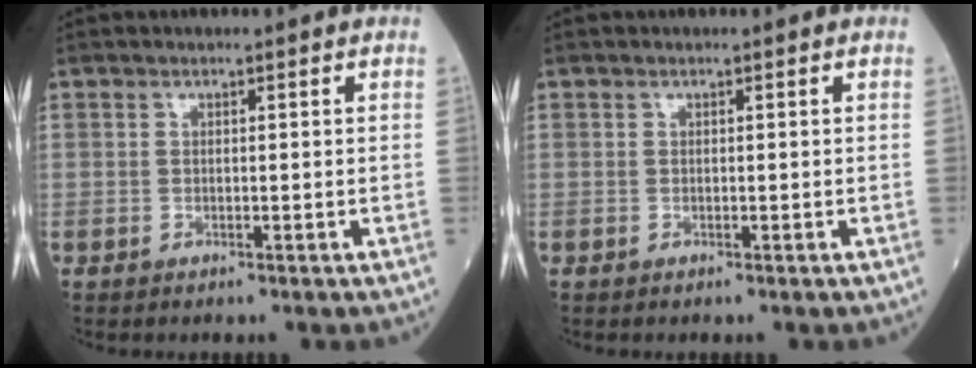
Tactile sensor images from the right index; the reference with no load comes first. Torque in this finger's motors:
{"motor_torque": [0.00, 0.00, 0.00, 0.00]}